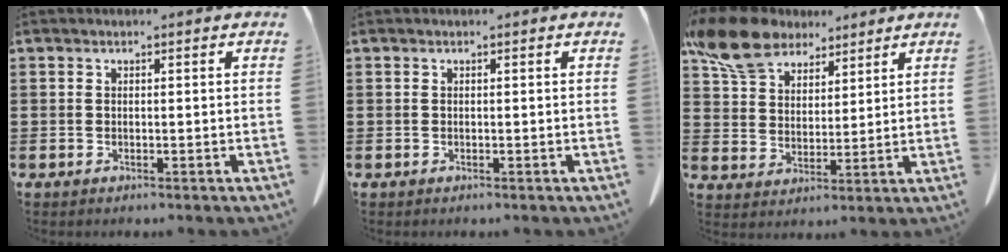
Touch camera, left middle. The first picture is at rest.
{"total": 0.0}
{"total": 10.9, "force": [8.7, 5.1, 4.2], "torque": [-0.111, -0.021, 0.168]}